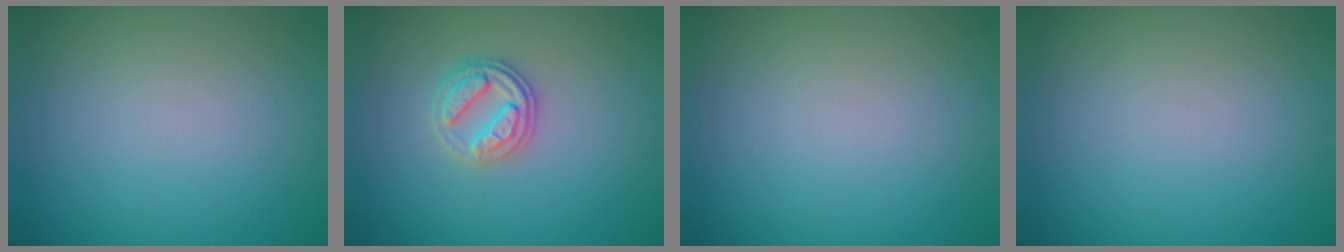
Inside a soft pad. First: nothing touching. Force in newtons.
{"total": 2.7, "press": 2.6, "slide": 0.8}
{"total": 0.0}
{"total": 0.0}